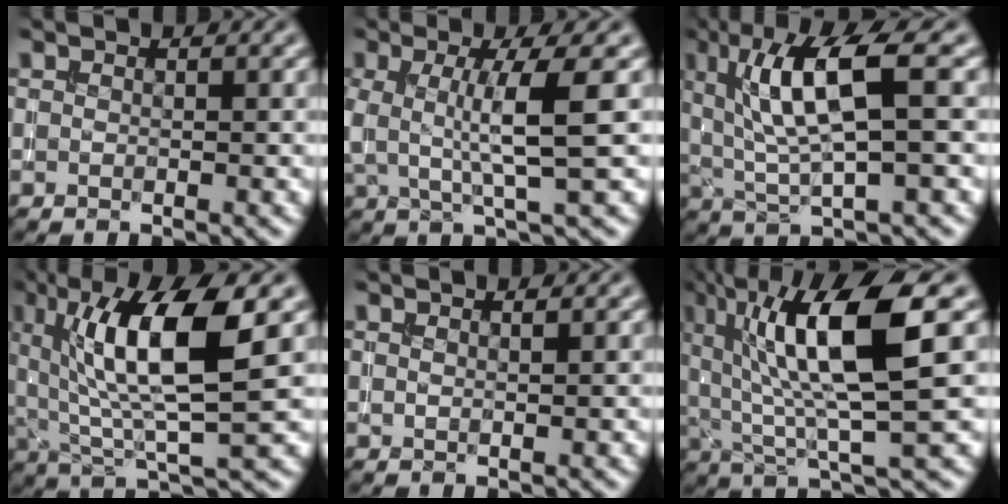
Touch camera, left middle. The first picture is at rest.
{"total": 5.0, "force": [0.5, 0.8, 4.9], "torque": [-0.093, -0.001, 0.009]}
{"total": 7.9, "force": [2.1, 1.7, 7.4], "torque": [-0.141, -0.002, 0.040]}
{"total": 10.6, "force": [2.9, 2.8, 9.8], "torque": [-0.164, 0.000, 0.054]}
{"total": 0.6, "force": [0.4, 0.1, 0.3], "torque": [-0.006, 0.001, 0.008]}
{"total": 11.2, "force": [3.1, 2.6, 10.5], "torque": [-0.180, 0.003, 0.059]}